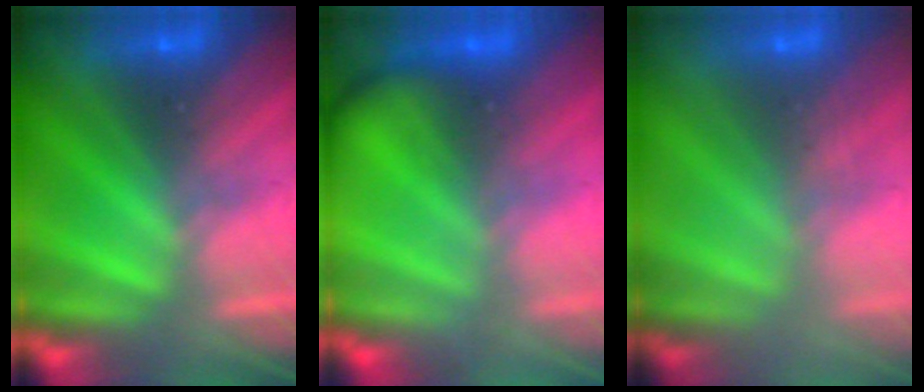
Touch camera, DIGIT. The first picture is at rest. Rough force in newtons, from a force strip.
{"total": 2.3}
{"total": 2.9}